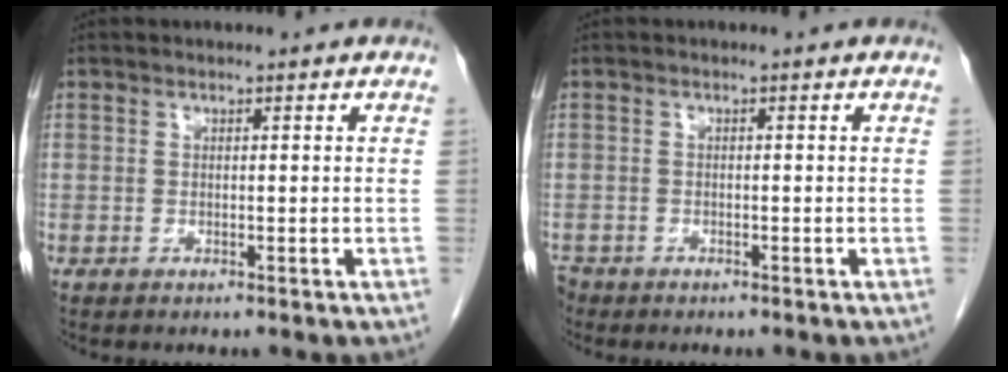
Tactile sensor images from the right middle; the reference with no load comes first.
{"total": 2.0, "force": [-1.6, 1.1, 0.2], "torque": [-0.007, -0.001, -0.030]}